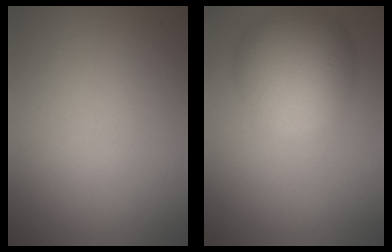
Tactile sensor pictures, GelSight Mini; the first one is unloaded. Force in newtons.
{"total": 7.3, "press": 7.3, "slide": 0.4}